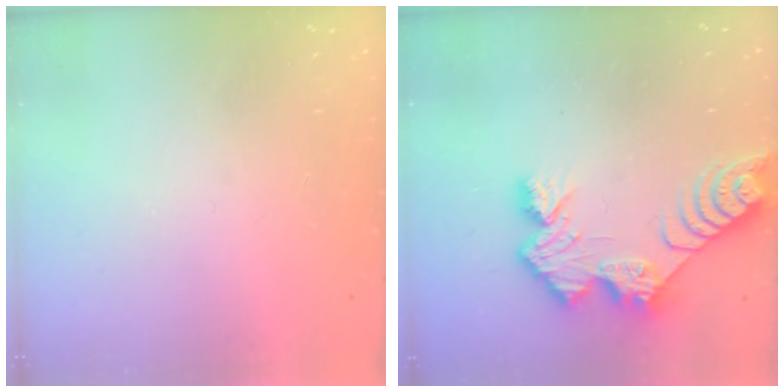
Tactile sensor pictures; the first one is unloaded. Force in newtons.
{"total": 10.9, "press": 10.9, "slide": 0.8}